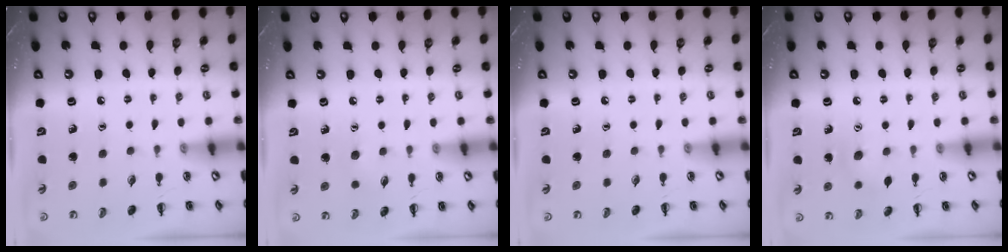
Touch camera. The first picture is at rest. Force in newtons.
{"total": 3.6, "press": 3.5, "slide": 0.9}
{"total": 0.0}
{"total": 7.7, "press": 7.5, "slide": 1.6}